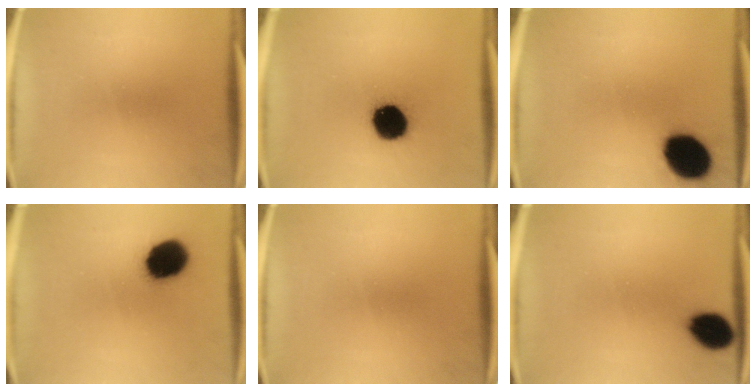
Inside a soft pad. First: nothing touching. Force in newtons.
{"total": 14.6}
{"total": 15.1}
{"total": 14.0}
{"total": 0.0}
{"total": 8.3}